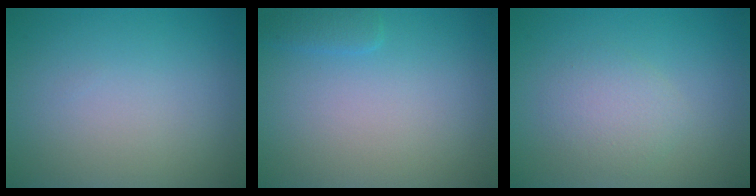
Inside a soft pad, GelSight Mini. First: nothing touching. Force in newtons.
{"total": 1.0, "press": 1.0, "slide": 0.1}
{"total": 2.3, "press": 2.3, "slide": 0.1}